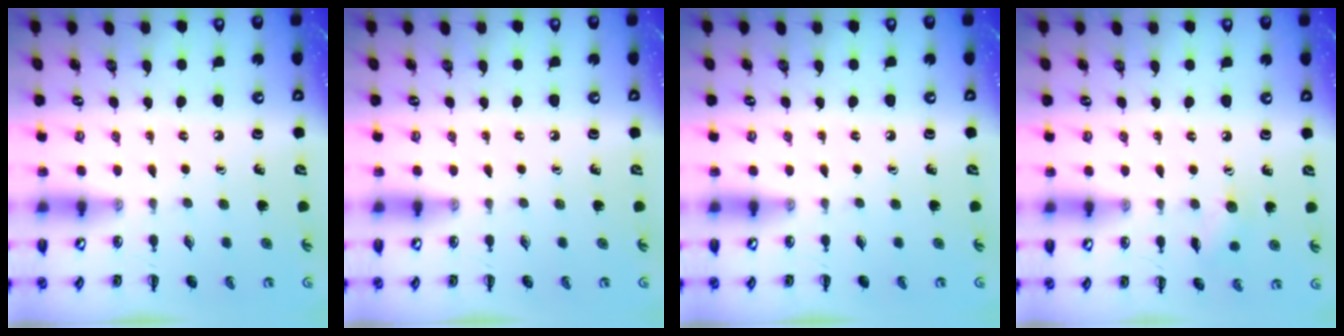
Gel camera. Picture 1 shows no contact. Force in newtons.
{"total": 0.0}
{"total": 0.0}
{"total": 5.5, "press": 5.3, "slide": 1.1}